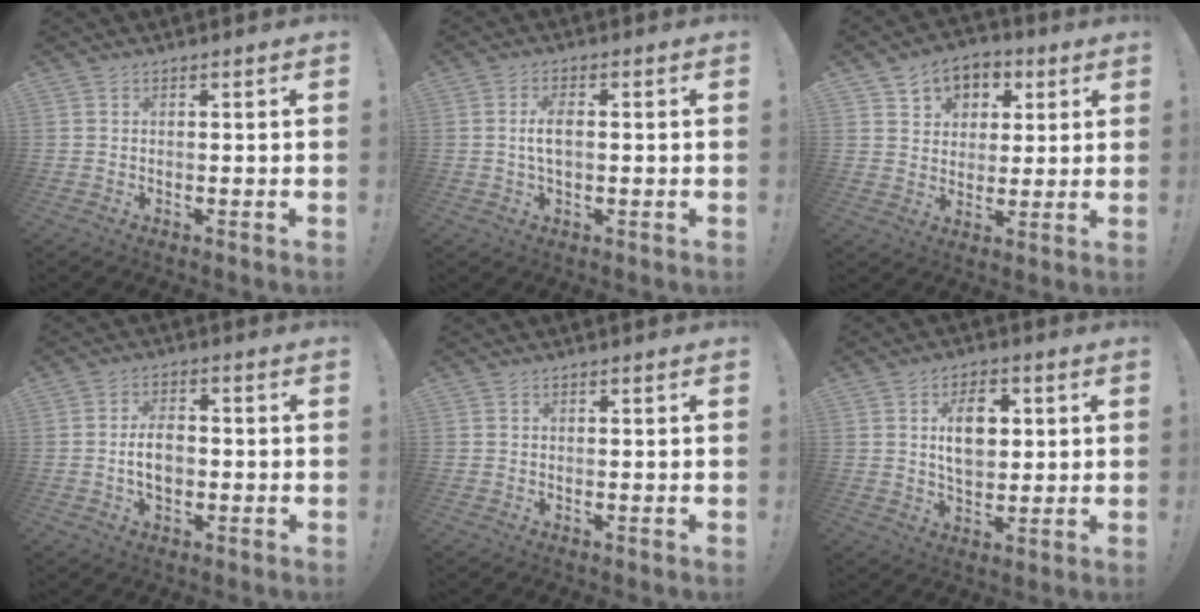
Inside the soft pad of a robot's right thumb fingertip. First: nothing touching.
{"total": 4.9, "force": [0.0, 2.3, 4.3], "torque": [-0.082, 0.006, -0.002]}
{"total": 8.0, "force": [3.5, 6.8, 2.2], "torque": [-0.028, -0.021, 0.070]}
{"total": 6.6, "force": [-1.1, 4.3, 5.0], "torque": [-0.081, 0.005, -0.025]}
{"total": 0.0}
{"total": 10.3, "force": [2.1, 6.9, 7.3], "torque": [-0.110, 0.005, 0.035]}